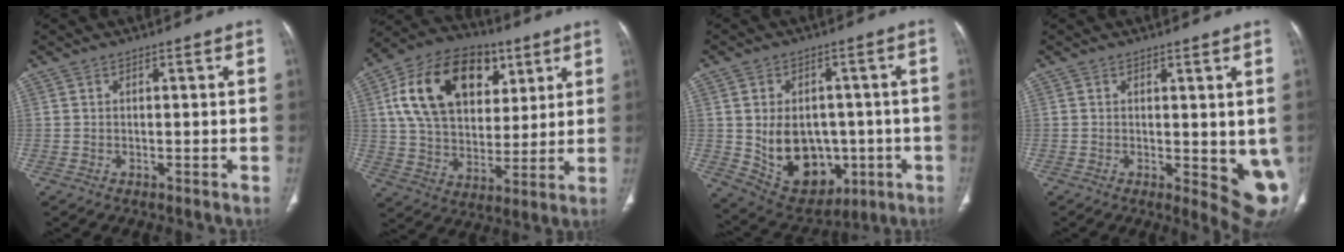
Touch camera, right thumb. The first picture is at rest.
{"total": 22.8, "force": [8.1, 15.3, 14.9], "torque": [-0.242, -0.001, 0.134]}
{"total": 16.6, "force": [-2.3, 12.3, 11.0], "torque": [-0.135, 0.014, 0.003]}
{"total": 8.6, "force": [-0.8, 3.1, 8.0], "torque": [-0.084, -0.019, -0.004]}